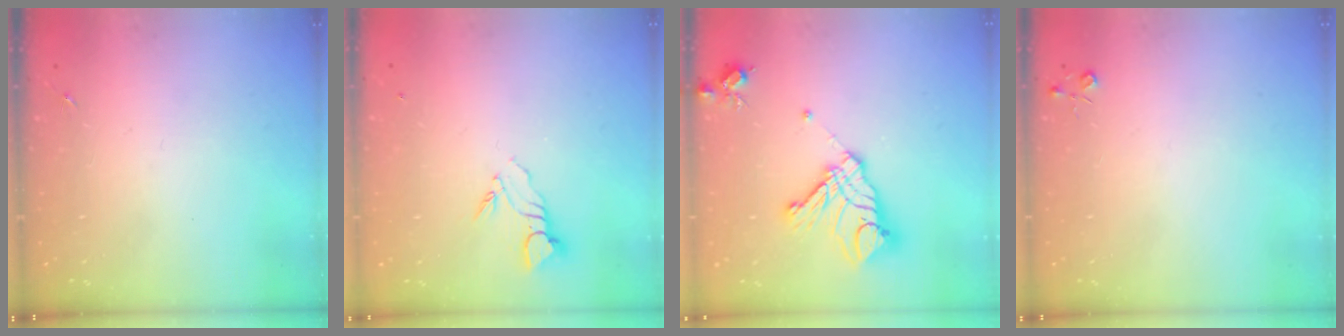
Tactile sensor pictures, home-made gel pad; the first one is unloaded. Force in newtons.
{"total": 4.2, "press": 4.2, "slide": 0.1}
{"total": 17.6, "press": 17.5, "slide": 1.9}
{"total": 3.0, "press": 3.0, "slide": 0.4}